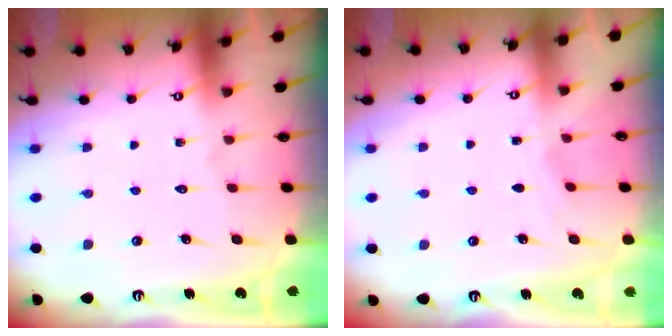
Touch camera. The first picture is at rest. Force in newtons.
{"total": 2.8, "press": 2.7, "slide": 0.4}